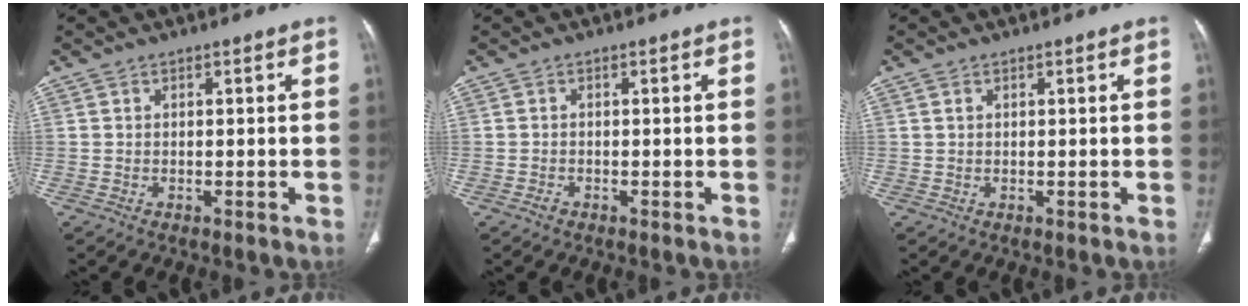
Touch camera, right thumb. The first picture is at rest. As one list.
[{"total": 0.8, "force": [-0.6, 0.5, 0.3], "torque": [-0.004, 0.002, -0.013]}, {"total": 0.7, "force": [0.4, 0.4, 0.5], "torque": [-0.012, 0.005, 0.009]}]